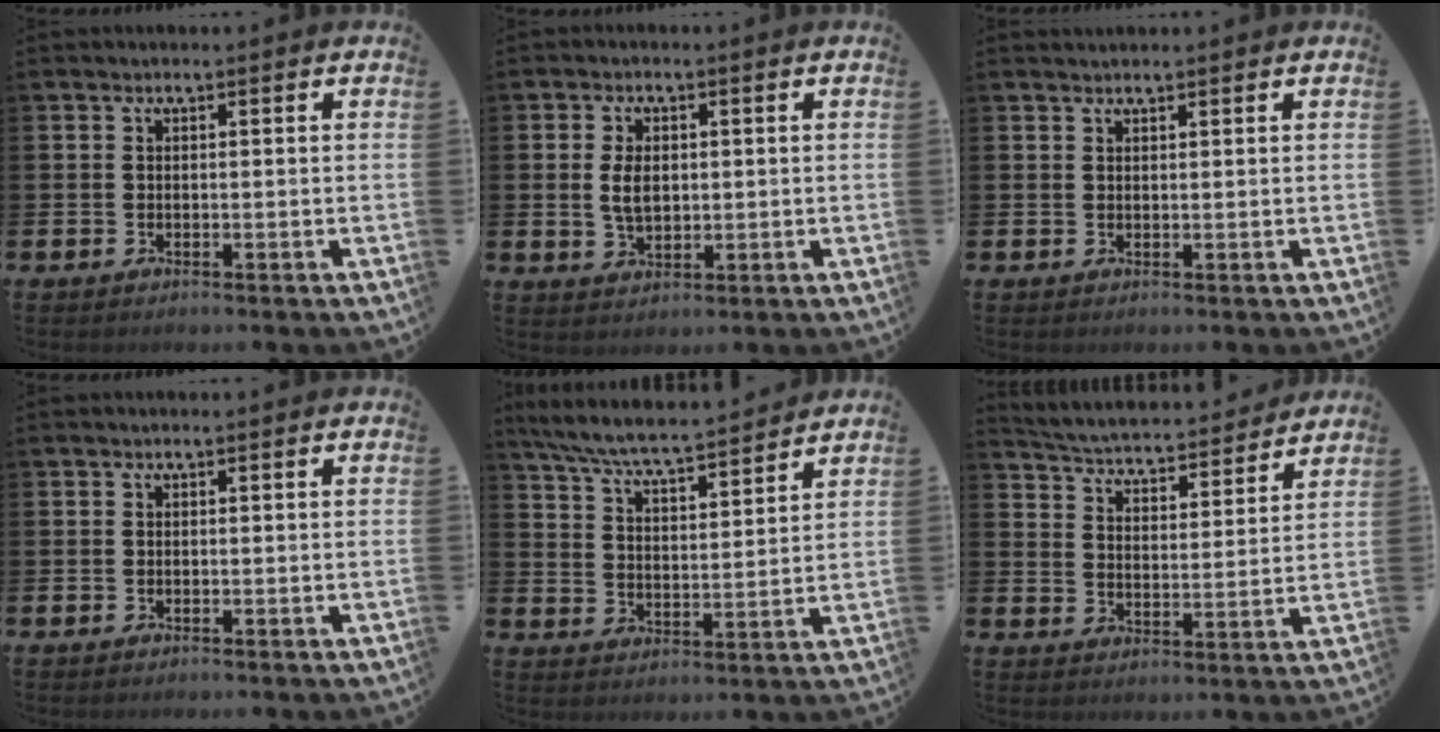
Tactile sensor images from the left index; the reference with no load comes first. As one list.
[{"total": 4.0, "force": [0.6, 2.5, 3.1], "torque": [-0.051, 0.005, 0.007]}, {"total": 0.8, "force": [0.8, 0.1, 0.0], "torque": [0.007, -0.002, 0.013]}, {"total": 0.0}, {"total": 6.9, "force": [6.5, 0.1, 2.1], "torque": [-0.071, -0.046, 0.114]}, {"total": 4.5, "force": [4.4, 0.6, 0.5], "torque": [-0.039, -0.042, 0.070]}]